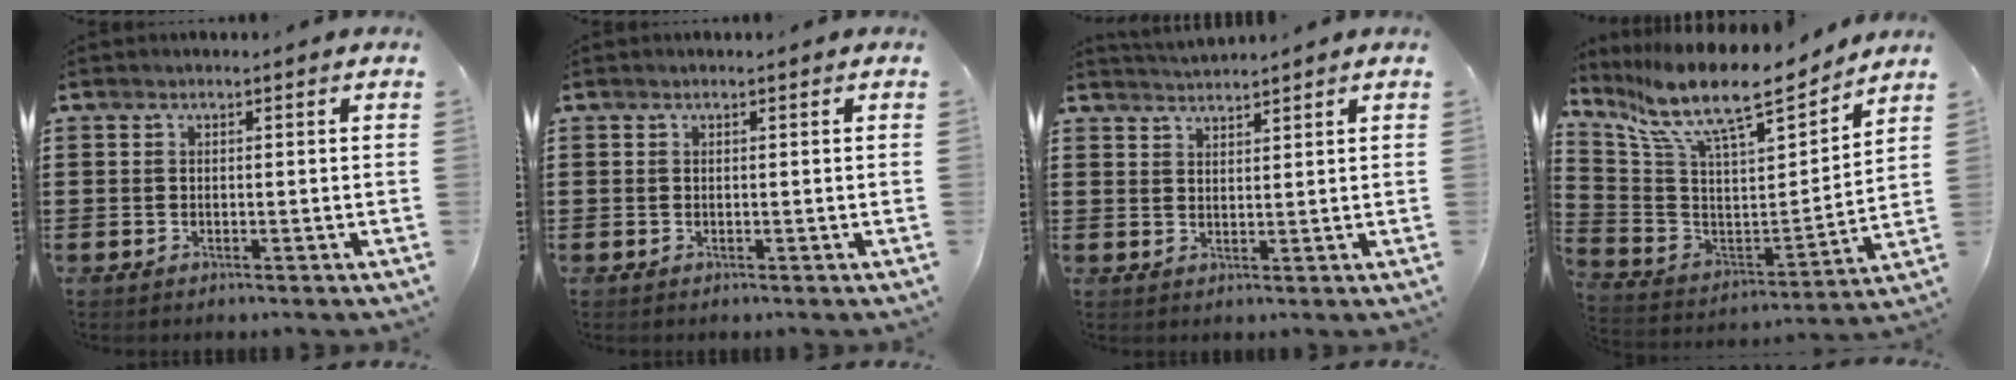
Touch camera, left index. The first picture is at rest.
{"total": 0.0}
{"total": 2.3, "force": [2.2, -0.3, -0.1], "torque": [-0.004, -0.005, 0.043]}
{"total": 12.7, "force": [10.1, 2.6, 7.2], "torque": [-0.172, -0.067, 0.172]}